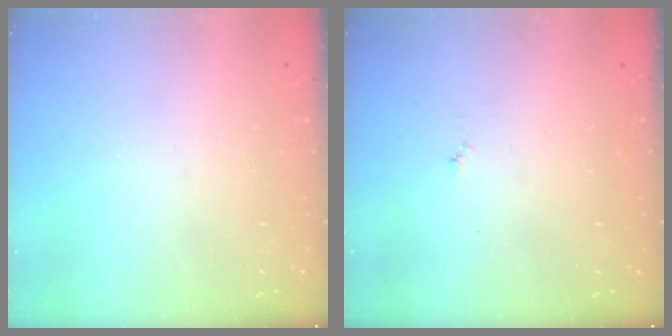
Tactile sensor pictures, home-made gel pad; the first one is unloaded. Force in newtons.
{"total": 3.0, "press": 2.9, "slide": 0.3}